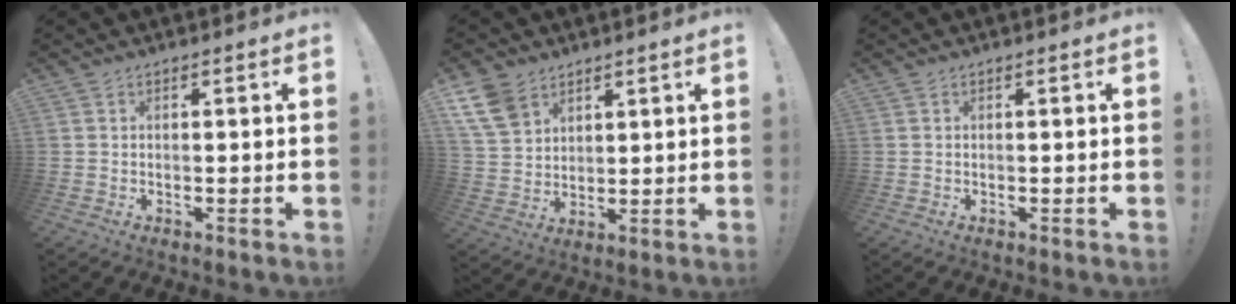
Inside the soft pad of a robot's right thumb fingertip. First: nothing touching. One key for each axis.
{"total": 10.5, "fx": 6.7, "fy": 6.9, "fz": 4.2, "tx": -0.088, "ty": -0.031, "tz": 0.134}
{"total": 0.0}